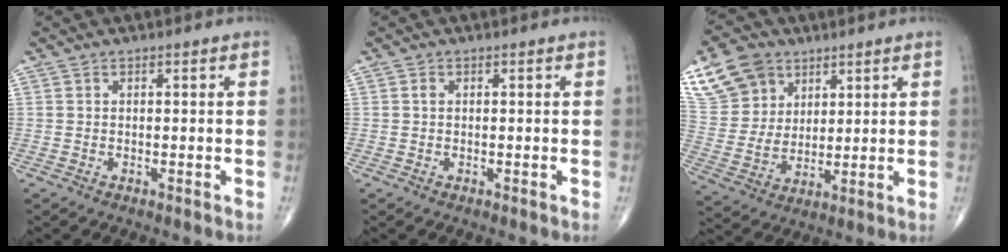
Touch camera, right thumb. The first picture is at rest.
{"total": 0.6, "force": [0.1, 0.5, 0.3], "torque": [-0.006, 0.001, 0.000]}
{"total": 13.4, "force": [7.6, 9.6, 5.2], "torque": [-0.079, -0.018, 0.156]}